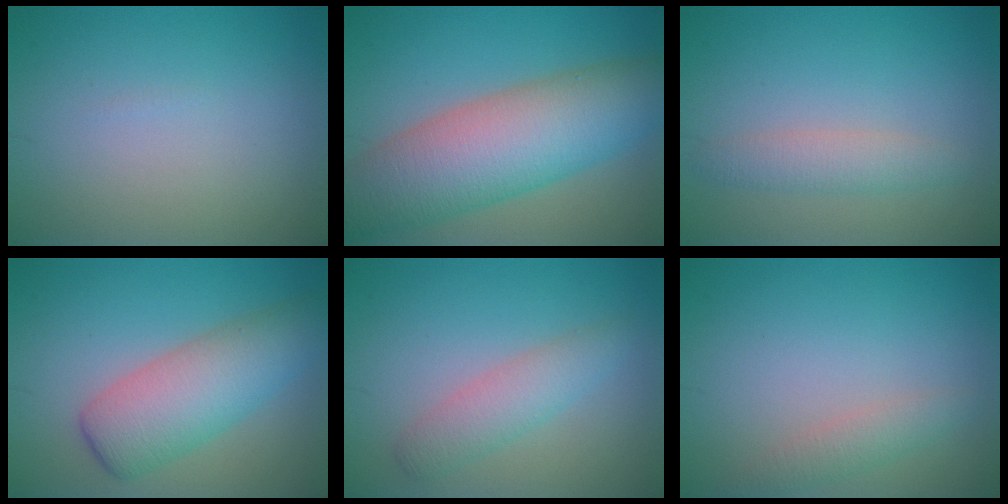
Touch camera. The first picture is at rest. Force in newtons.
{"total": 10.6, "press": 10.6, "slide": 0.5}
{"total": 2.2, "press": 2.2, "slide": 0.1}
{"total": 6.3, "press": 6.3, "slide": 0.2}
{"total": 2.9, "press": 2.9, "slide": 0.1}
{"total": 1.7, "press": 1.7, "slide": 0.1}